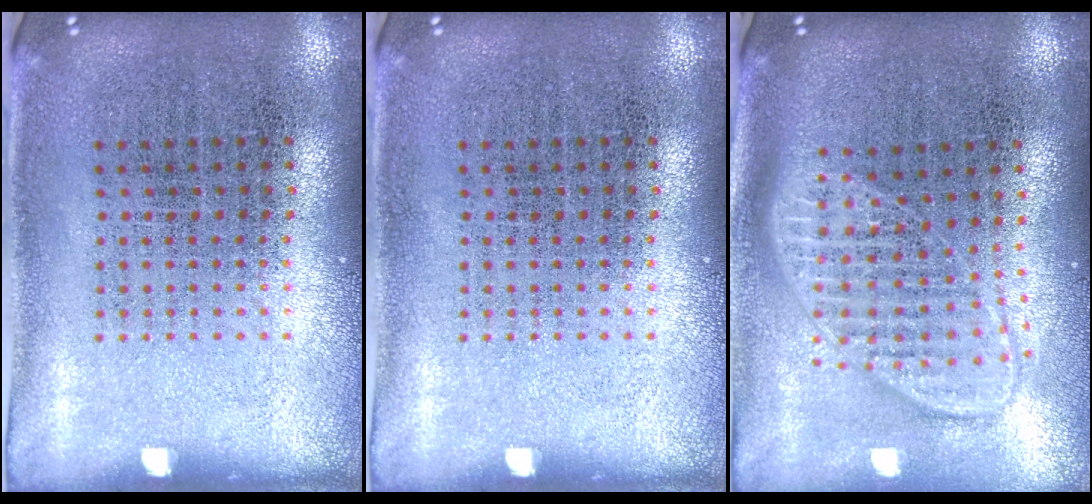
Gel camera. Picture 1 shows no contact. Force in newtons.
{"total": 0.0}
{"total": 1.9, "press": 1.5, "slide": 1.1}